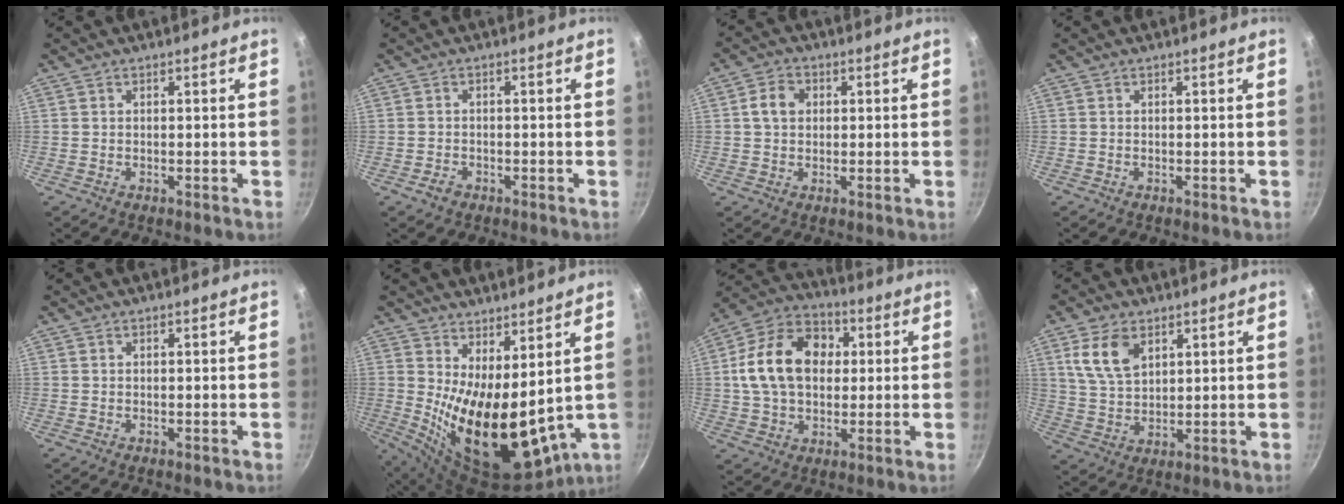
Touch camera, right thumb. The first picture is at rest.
{"total": 2.0, "force": [-1.2, 1.4, 0.8], "torque": [-0.011, 0.012, -0.020]}
{"total": 4.8, "force": [0.9, 3.9, 2.8], "torque": [-0.036, 0.009, 0.009]}
{"total": 0.0}
{"total": 0.0}
{"total": 18.3, "force": [3.5, 8.2, 15.9], "torque": [-0.226, -0.055, 0.083]}
{"total": 16.7, "force": [2.3, 12.2, 11.2], "torque": [-0.170, 0.023, 0.025]}
{"total": 9.0, "force": [4.1, 5.3, 6.0], "torque": [-0.103, -0.017, 0.084]}